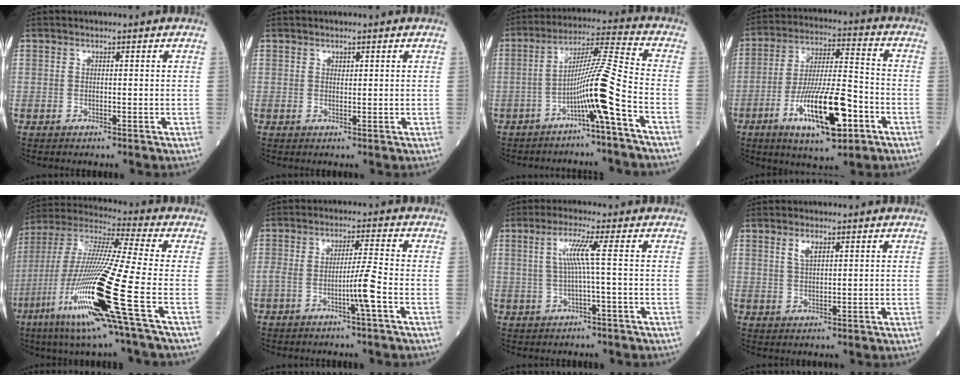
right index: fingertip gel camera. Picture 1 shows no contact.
{"total": 0.5, "force": [0.4, 0.3, 0.3], "torque": [-0.002, -0.003, 0.005]}
{"total": 9.0, "force": [-4.2, -1.9, 7.8], "torque": [-0.138, 0.012, -0.077]}
{"total": 15.1, "force": [-6.3, 3.2, 13.4], "torque": [-0.244, -0.008, -0.101]}
{"total": 21.2, "force": [-7.8, -0.5, 19.7], "torque": [-0.423, -0.039, -0.157]}
{"total": 5.7, "force": [-2.7, -1.1, 4.9], "torque": [-0.091, 0.007, -0.049]}
{"total": 4.4, "force": [0.5, -1.0, 4.2], "torque": [-0.089, 0.007, 0.013]}
{"total": 2.4, "force": [1.3, 0.8, 1.8], "torque": [-0.039, 0.002, 0.028]}